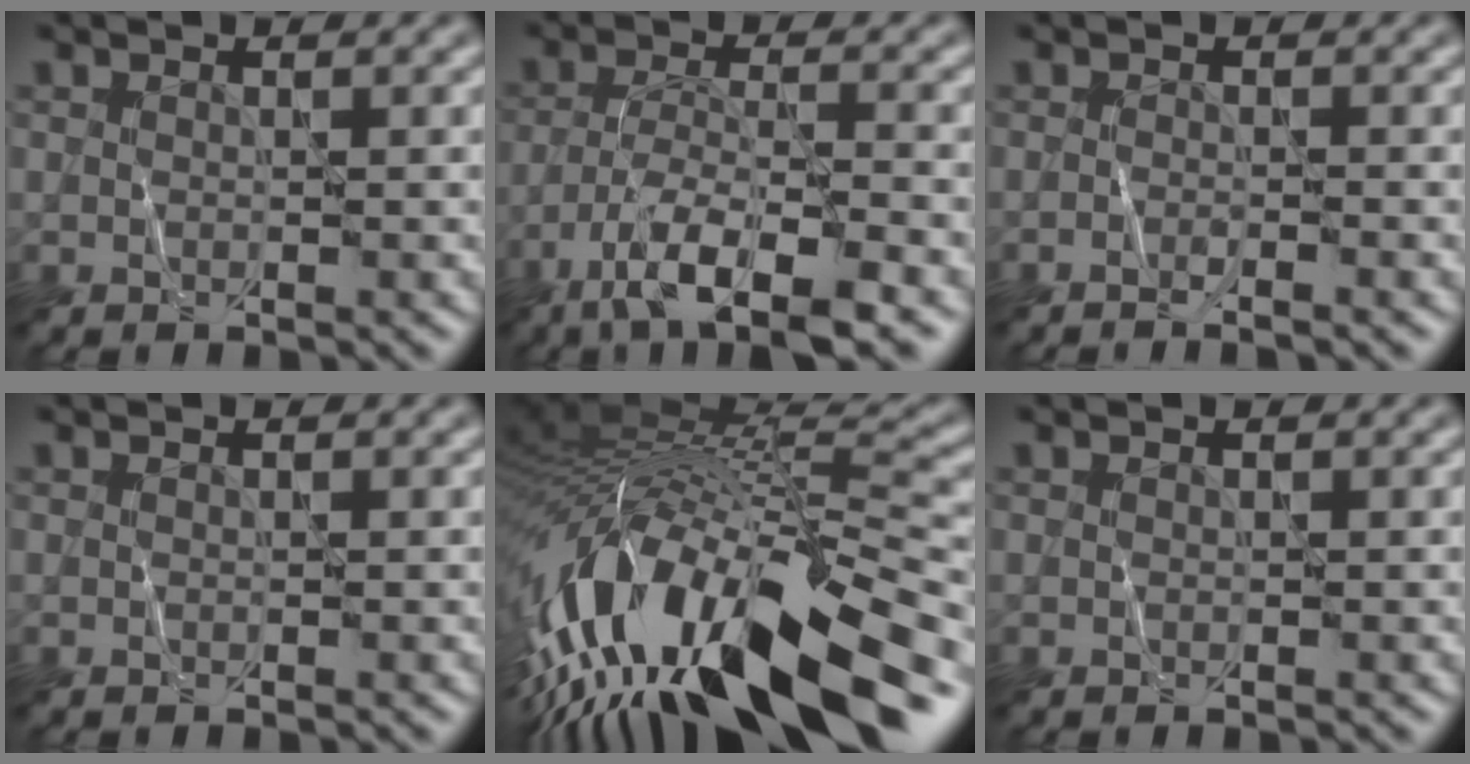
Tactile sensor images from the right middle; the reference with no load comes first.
{"total": 8.2, "force": [-5.1, 2.1, 6.1], "torque": [-0.103, -0.001, -0.089]}
{"total": 1.3, "force": [-1.0, 0.1, 0.9], "torque": [-0.015, 0.000, -0.022]}
{"total": 0.0}
{"total": 17.5, "force": [-7.8, 7.0, 14.0], "torque": [-0.266, -0.018, -0.120]}
{"total": 0.0}